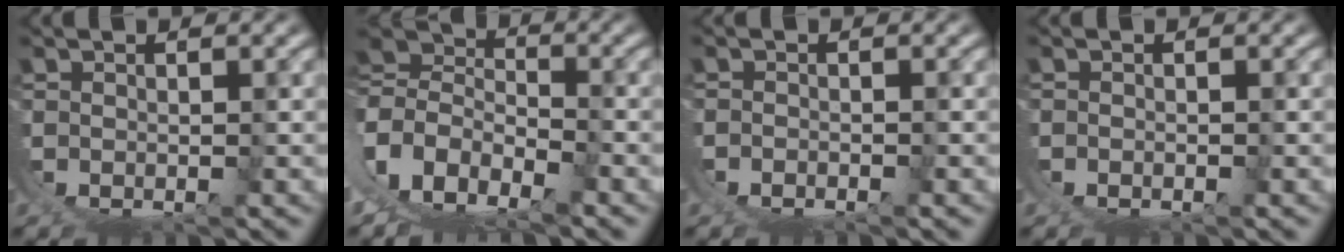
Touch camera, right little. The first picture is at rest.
{"total": 9.6, "force": [2.1, 7.7, 5.4], "torque": [-0.131, -0.023, 0.033]}
{"total": 1.4, "force": [-0.7, 1.1, 0.7], "torque": [-0.016, 0.000, -0.011]}
{"total": 0.7, "force": [-0.3, 0.5, 0.3], "torque": [-0.008, 0.000, -0.005]}